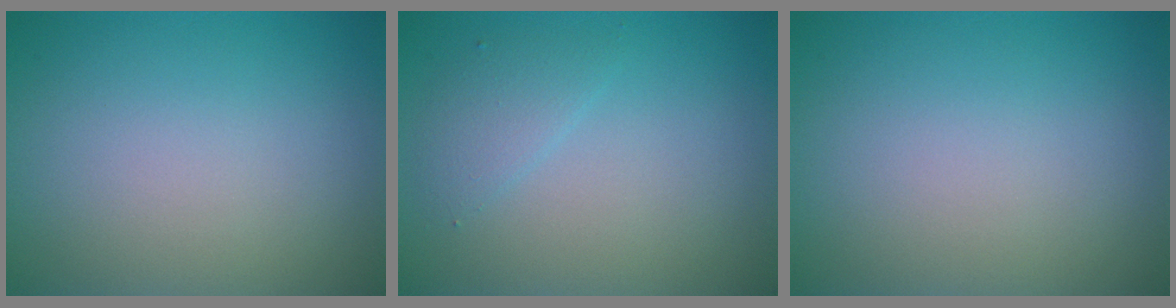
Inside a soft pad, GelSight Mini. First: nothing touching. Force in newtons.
{"total": 1.6, "press": 1.6, "slide": 0.3}
{"total": 0.0}